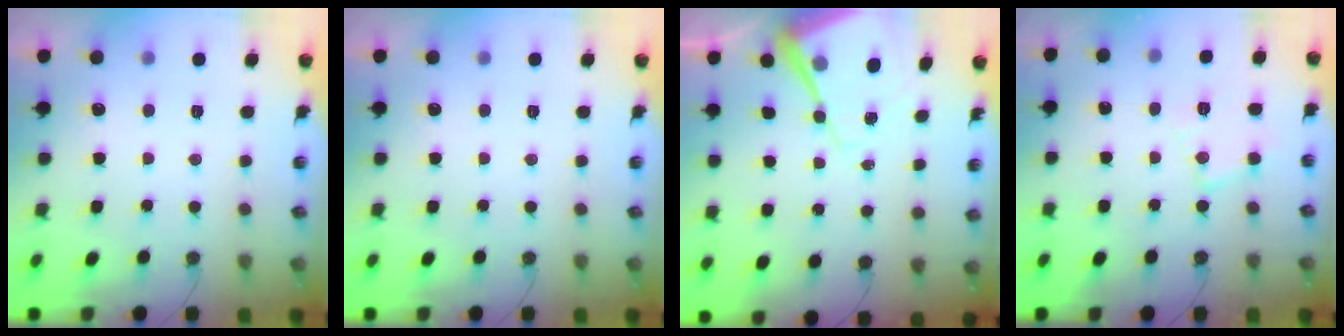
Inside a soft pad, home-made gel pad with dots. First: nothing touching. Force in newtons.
{"total": 0.0}
{"total": 10.3, "press": 10.3, "slide": 0.9}
{"total": 8.5, "press": 8.5, "slide": 0.6}